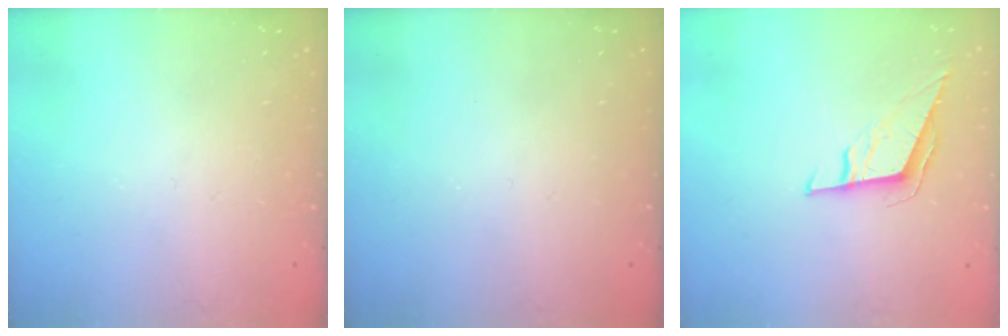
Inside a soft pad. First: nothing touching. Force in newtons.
{"total": 0.0}
{"total": 6.0, "press": 5.9, "slide": 0.9}